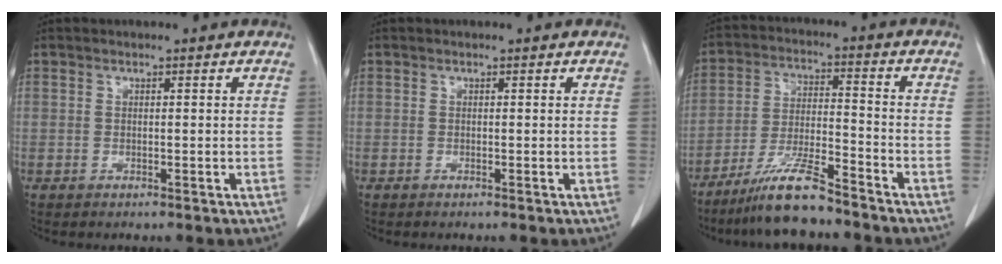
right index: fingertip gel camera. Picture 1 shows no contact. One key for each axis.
{"total": 0.0}
{"total": 9.7, "fx": -7.9, "fy": 0.6, "fz": 5.6, "tx": -0.110, "ty": -0.020, "tz": -0.149}